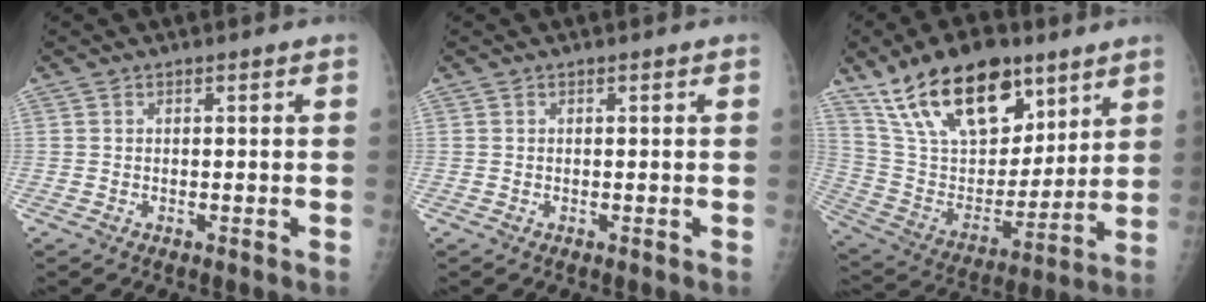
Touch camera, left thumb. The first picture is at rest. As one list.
[{"total": 0.0}, {"total": 24.1, "force": [15.2, 12.2, 14.2], "torque": [-0.212, -0.049, 0.275]}]